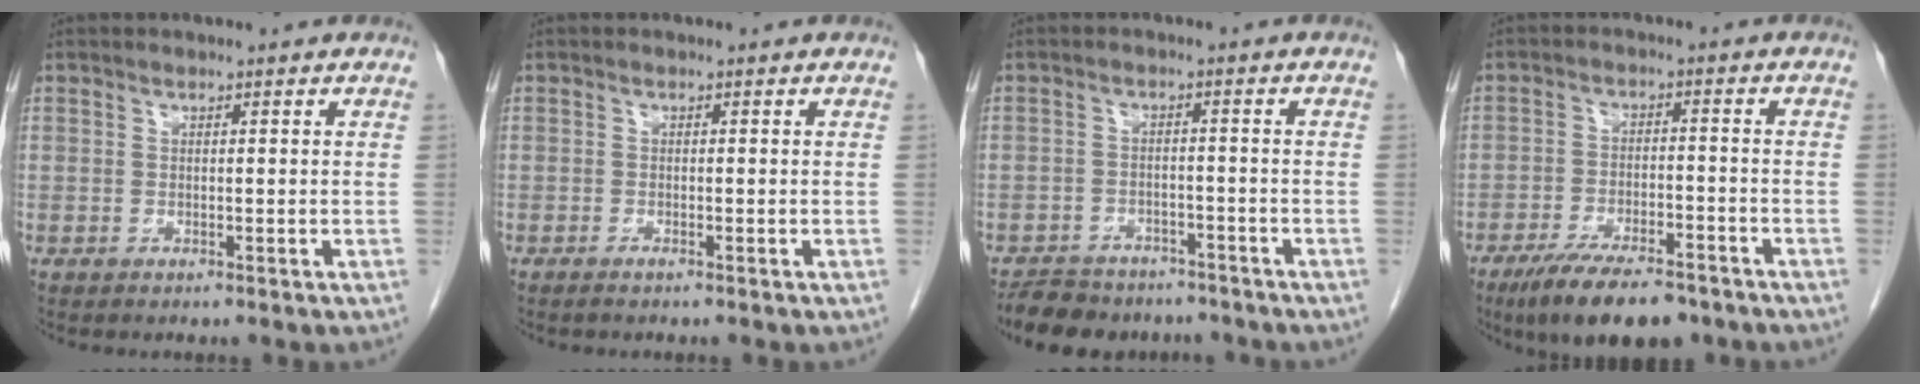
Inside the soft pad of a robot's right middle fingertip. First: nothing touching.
{"total": 0.6, "force": [-0.5, 0.0, 0.4], "torque": [-0.010, -0.001, -0.010]}
{"total": 9.6, "force": [-8.2, 4.2, 2.7], "torque": [-0.042, 0.002, -0.116]}
{"total": 11.3, "force": [-8.5, 3.4, 6.6], "torque": [-0.104, -0.013, -0.139]}